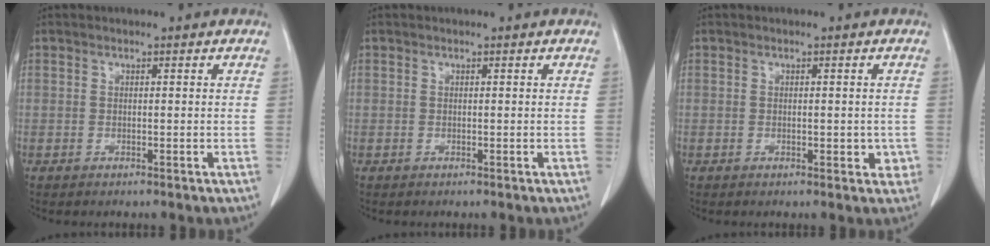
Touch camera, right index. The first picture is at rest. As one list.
[{"total": 0.0}, {"total": 2.6, "force": [-0.4, 1.4, 2.2], "torque": [-0.017, 0.001, -0.003]}]